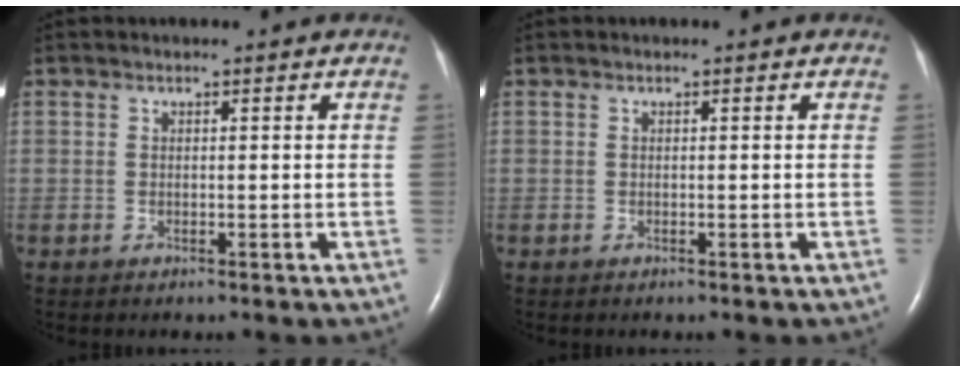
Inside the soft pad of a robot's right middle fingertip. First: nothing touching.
{"total": 0.0}